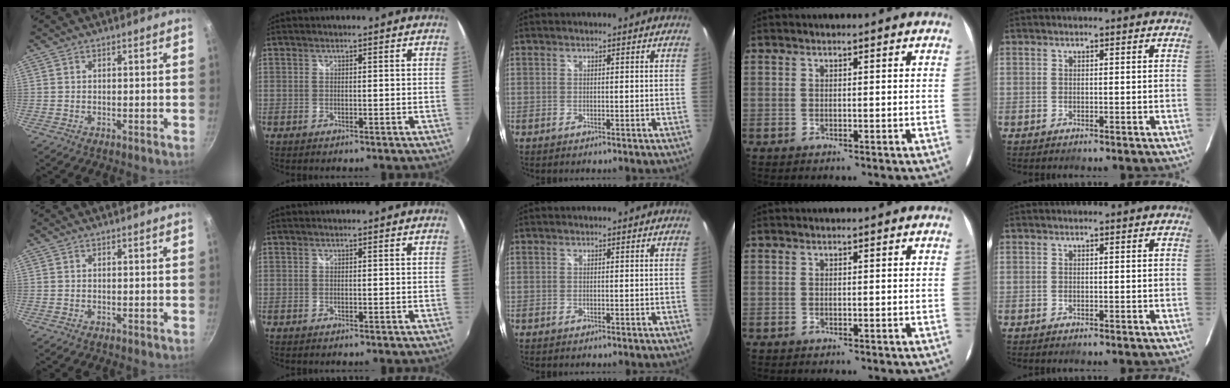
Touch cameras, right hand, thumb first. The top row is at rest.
{}